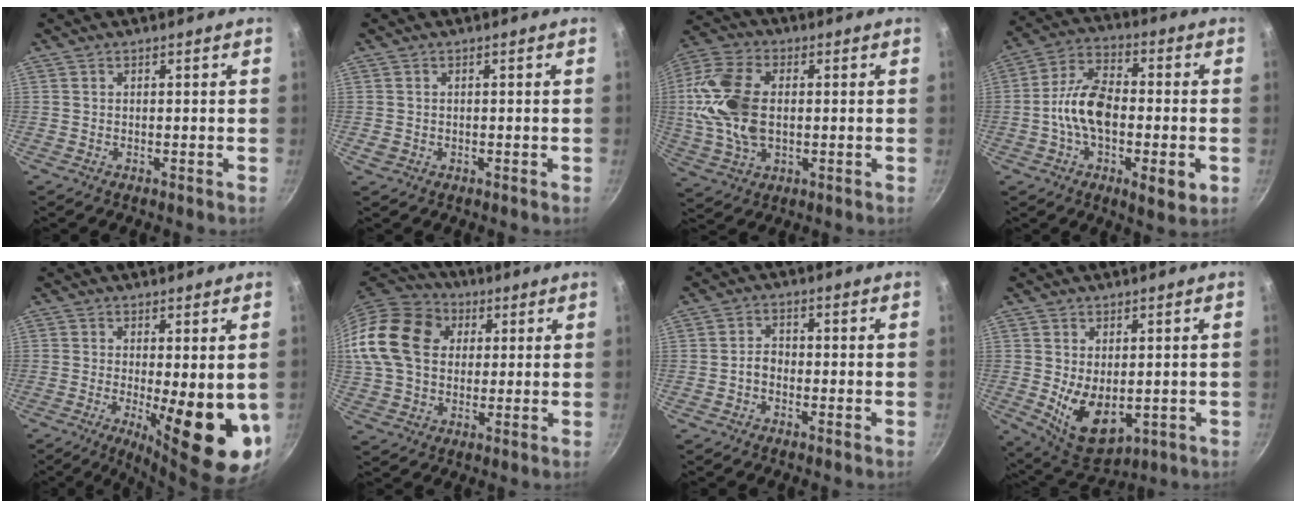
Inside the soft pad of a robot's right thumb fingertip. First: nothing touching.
{"total": 1.3, "force": [-0.2, 1.1, 0.6], "torque": [-0.007, 0.000, -0.003]}
{"total": 15.7, "force": [0.7, 9.9, 12.2], "torque": [-0.237, 0.013, 0.006]}
{"total": 16.0, "force": [-2.8, 7.4, 13.9], "torque": [-0.227, 0.027, -0.063]}
{"total": 15.0, "force": [-2.1, 4.8, 14.0], "torque": [-0.167, -0.025, -0.018]}
{"total": 19.6, "force": [4.8, 14.9, 11.9], "torque": [-0.218, 0.020, 0.078]}
{"total": 2.6, "force": [-1.1, 1.8, 1.5], "torque": [-0.018, 0.019, -0.023]}
{"total": 9.9, "force": [-0.5, 6.1, 7.8], "torque": [-0.108, -0.023, 0.015]}